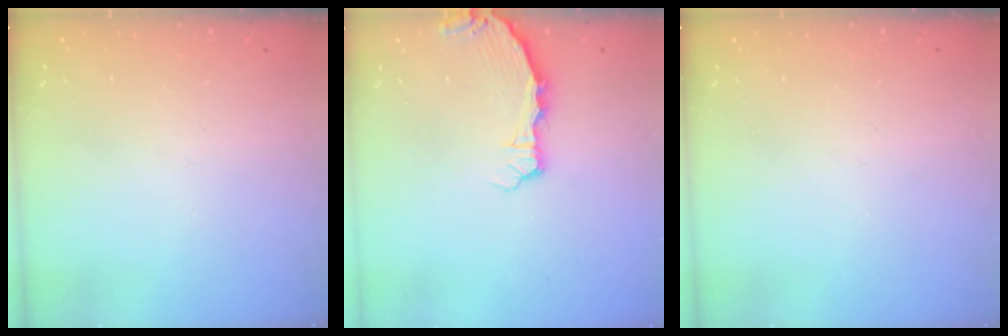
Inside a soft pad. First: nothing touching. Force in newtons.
{"total": 2.6, "press": 2.5, "slide": 0.3}
{"total": 0.0}